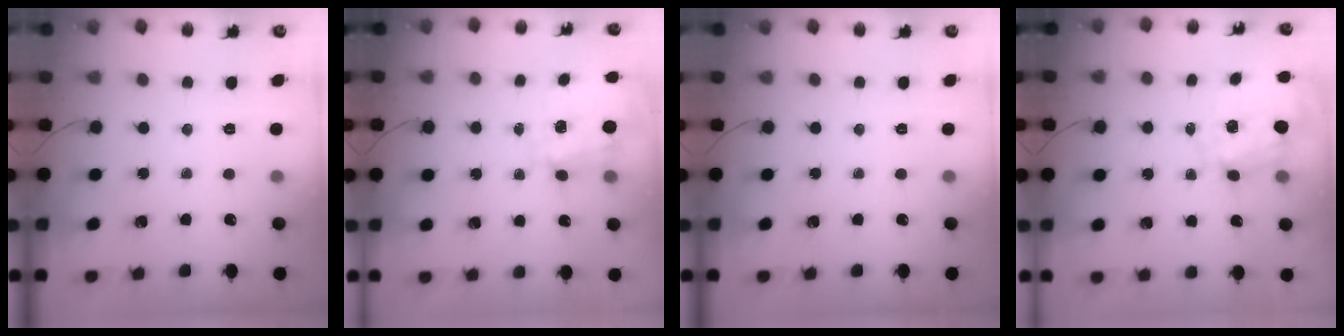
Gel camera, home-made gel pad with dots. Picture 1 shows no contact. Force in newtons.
{"total": 3.4, "press": 3.2, "slide": 1.1}
{"total": 0.0}
{"total": 2.5, "press": 2.4, "slide": 0.8}